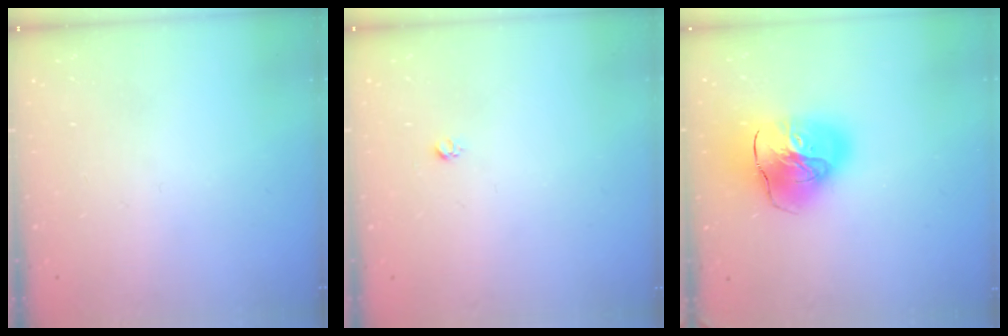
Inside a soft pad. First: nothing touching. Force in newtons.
{"total": 2.7, "press": 2.7, "slide": 0.3}
{"total": 17.4, "press": 17.2, "slide": 2.3}